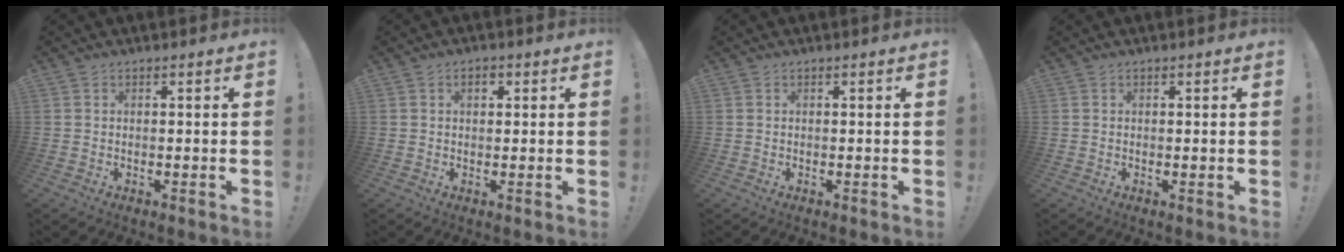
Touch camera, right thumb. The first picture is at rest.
{"total": 2.0, "force": [0.7, 1.2, 1.5], "torque": [-0.024, 0.003, 0.009]}
{"total": 0.0}
{"total": 0.0}